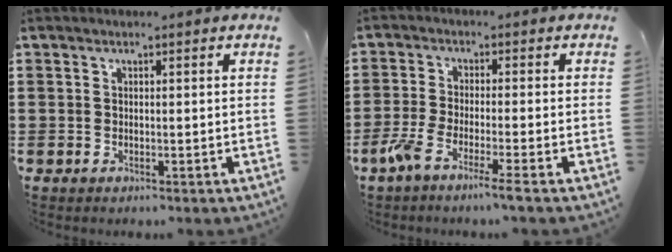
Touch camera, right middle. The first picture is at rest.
{"total": 4.7, "force": [-3.3, -0.2, 3.3], "torque": [-0.083, -0.017, -0.066]}